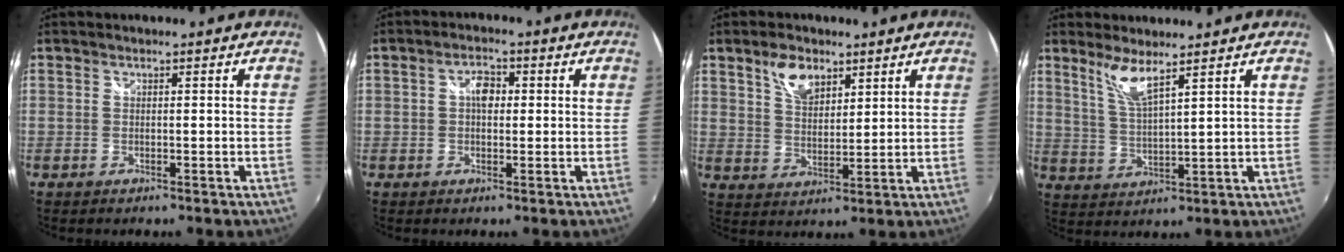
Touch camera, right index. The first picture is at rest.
{"total": 3.6, "force": [0.4, 2.3, 2.7], "torque": [-0.044, 0.010, 0.003]}
{"total": 6.7, "force": [4.1, 3.6, 4.0], "torque": [-0.069, 0.009, 0.075]}
{"total": 5.6, "force": [4.1, 0.3, 3.8], "torque": [-0.080, -0.006, 0.085]}